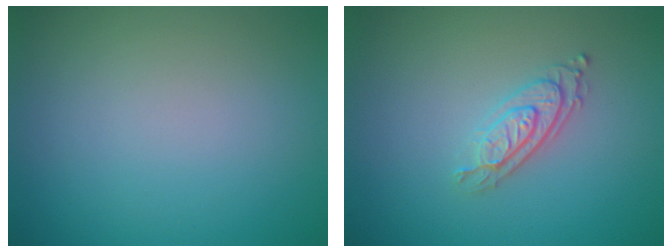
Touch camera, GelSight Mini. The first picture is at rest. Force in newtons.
{"total": 2.8, "press": 2.2, "slide": 1.7}